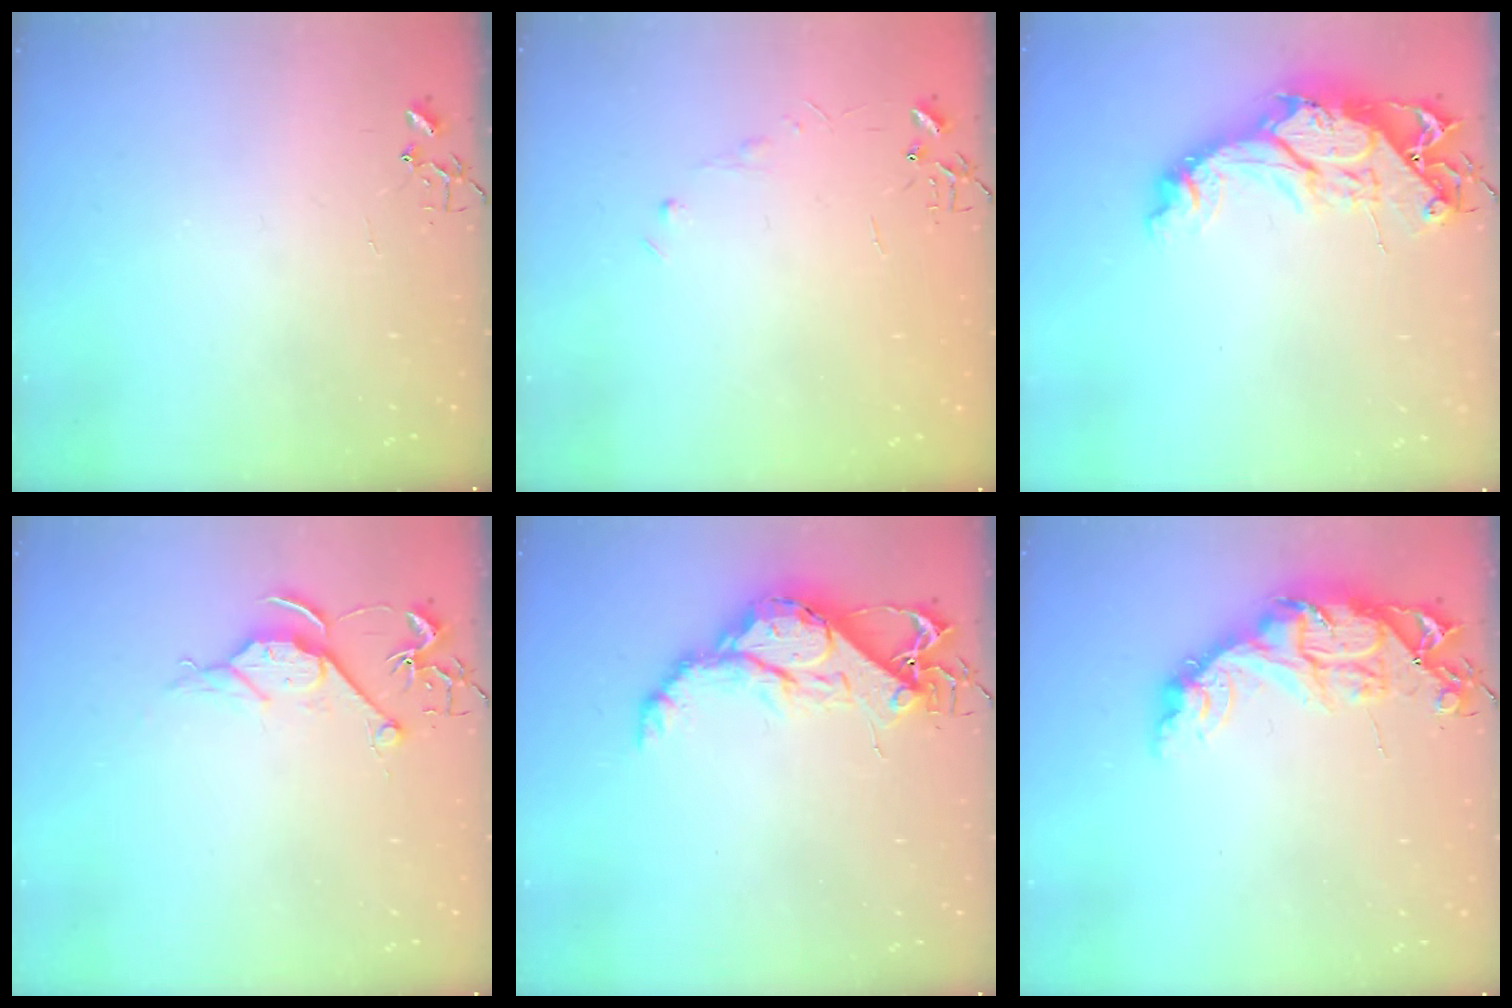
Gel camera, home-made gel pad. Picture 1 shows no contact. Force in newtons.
{"total": 3.5, "press": 3.5, "slide": 0.5}
{"total": 15.7, "press": 15.7, "slide": 1.2}
{"total": 7.2, "press": 7.1, "slide": 0.7}
{"total": 14.3, "press": 14.3, "slide": 1.1}
{"total": 15.4, "press": 15.4, "slide": 0.6}